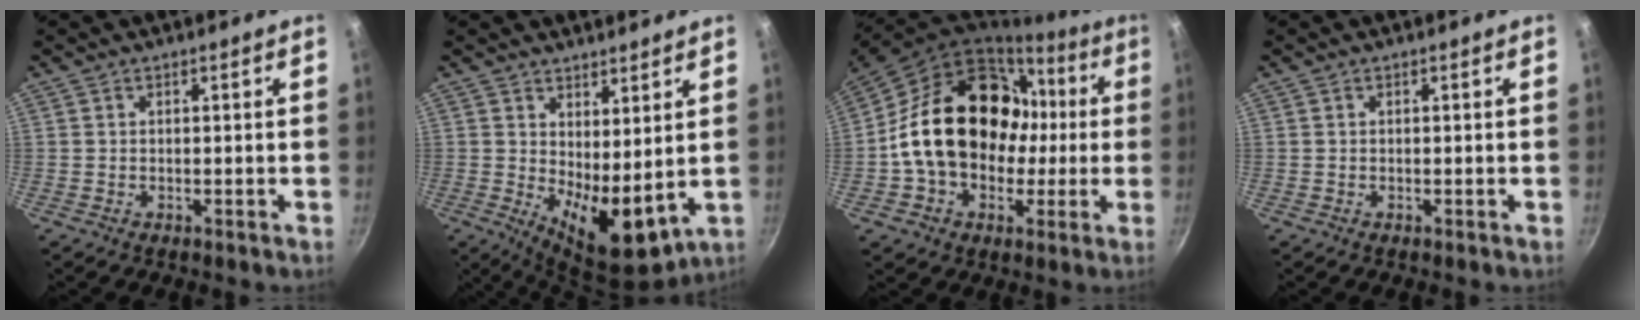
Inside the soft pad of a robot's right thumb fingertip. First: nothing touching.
{"total": 10.4, "force": [2.3, 4.7, 9.0], "torque": [-0.121, -0.043, 0.047]}
{"total": 24.0, "force": [1.1, 18.1, 15.7], "torque": [-0.249, 0.055, 0.026]}
{"total": 0.0}